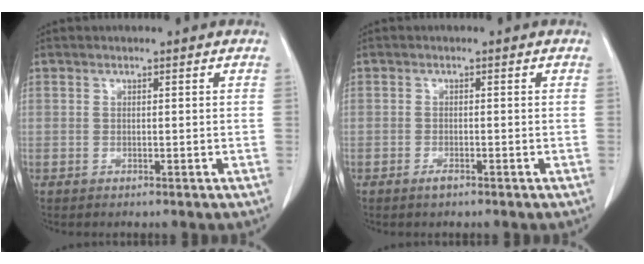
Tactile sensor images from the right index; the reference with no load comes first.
{"total": 1.1, "force": [-0.8, 0.3, 0.7], "torque": [-0.017, -0.002, -0.011]}